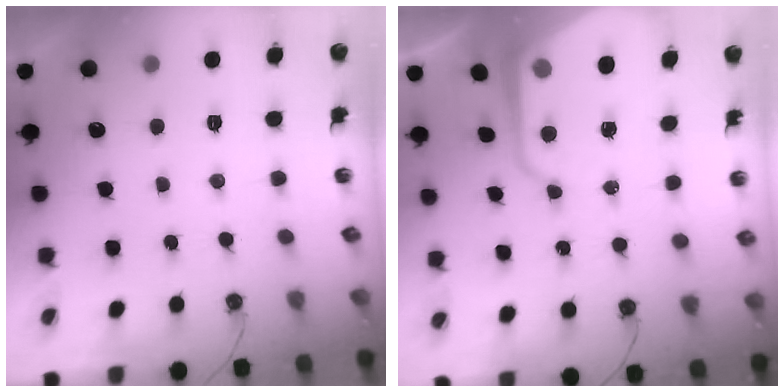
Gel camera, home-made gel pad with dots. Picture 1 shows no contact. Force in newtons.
{"total": 12.7, "press": 12.7, "slide": 1.1}